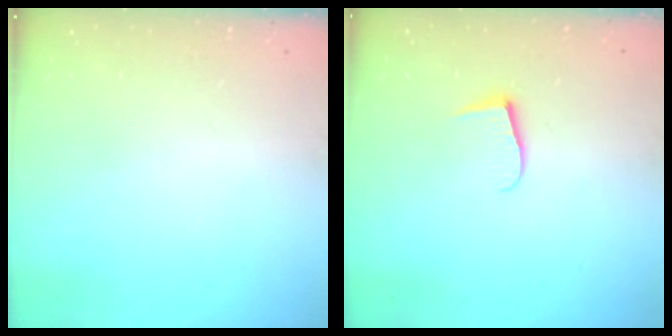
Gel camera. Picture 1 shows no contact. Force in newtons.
{"total": 5.5, "press": 5.5, "slide": 0.5}